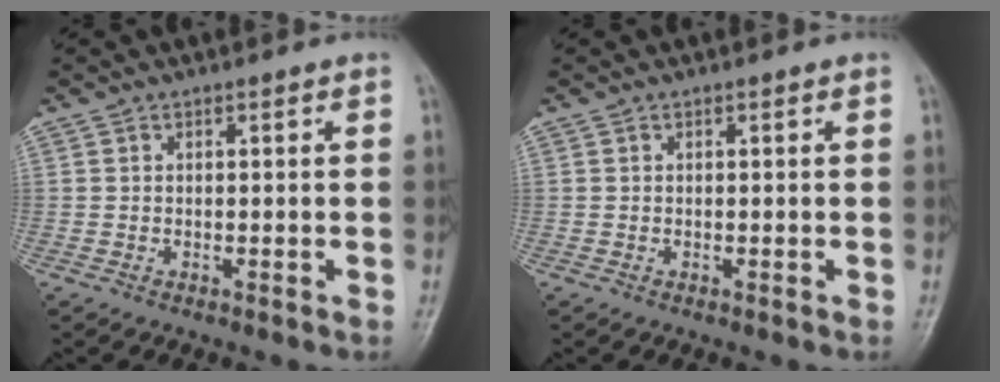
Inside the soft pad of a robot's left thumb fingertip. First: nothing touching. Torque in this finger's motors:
{"motor_torque": [-0.08, 0.08, -0.03, -0.03, 0.00]}